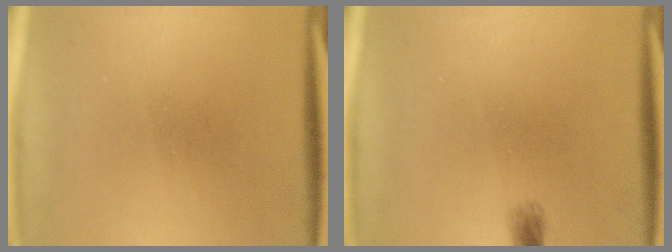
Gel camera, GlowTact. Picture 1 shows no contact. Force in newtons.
{"total": 1.4}